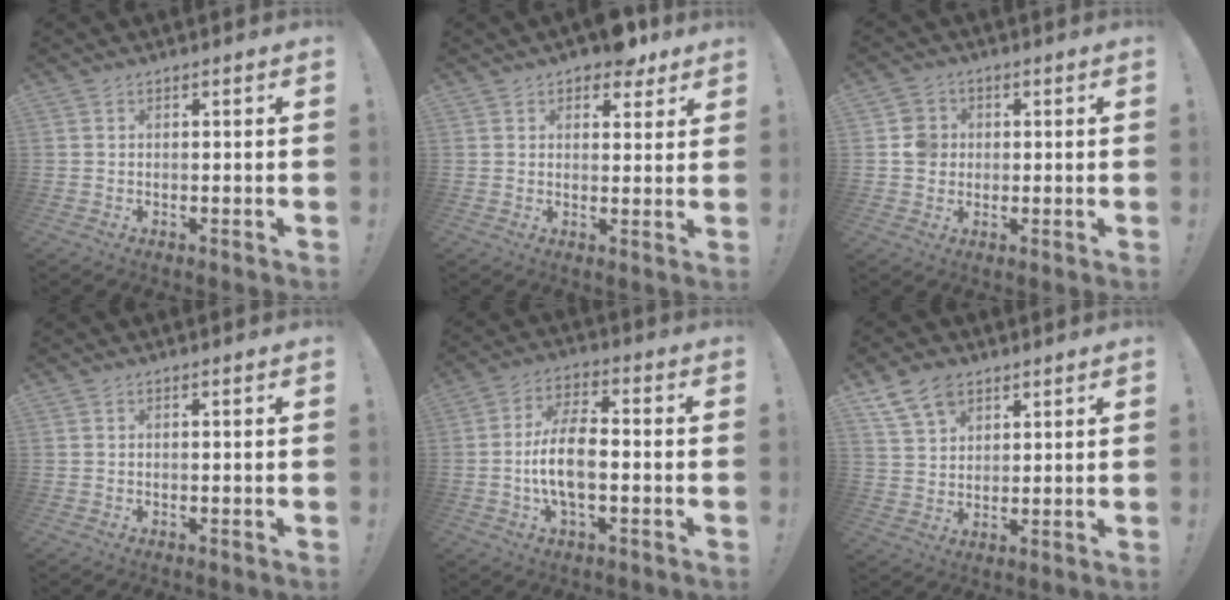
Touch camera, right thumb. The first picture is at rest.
{"total": 6.8, "force": [5.2, 3.3, 2.9], "torque": [-0.034, -0.026, 0.092]}
{"total": 5.7, "force": [0.3, 5.4, 1.7], "torque": [-0.022, 0.009, 0.007]}
{"total": 0.0}
{"total": 11.1, "force": [-2.4, 5.1, 9.6], "torque": [-0.193, 0.005, -0.046]}
{"total": 9.5, "force": [6.2, 6.2, 3.8], "torque": [-0.068, -0.027, 0.123]}